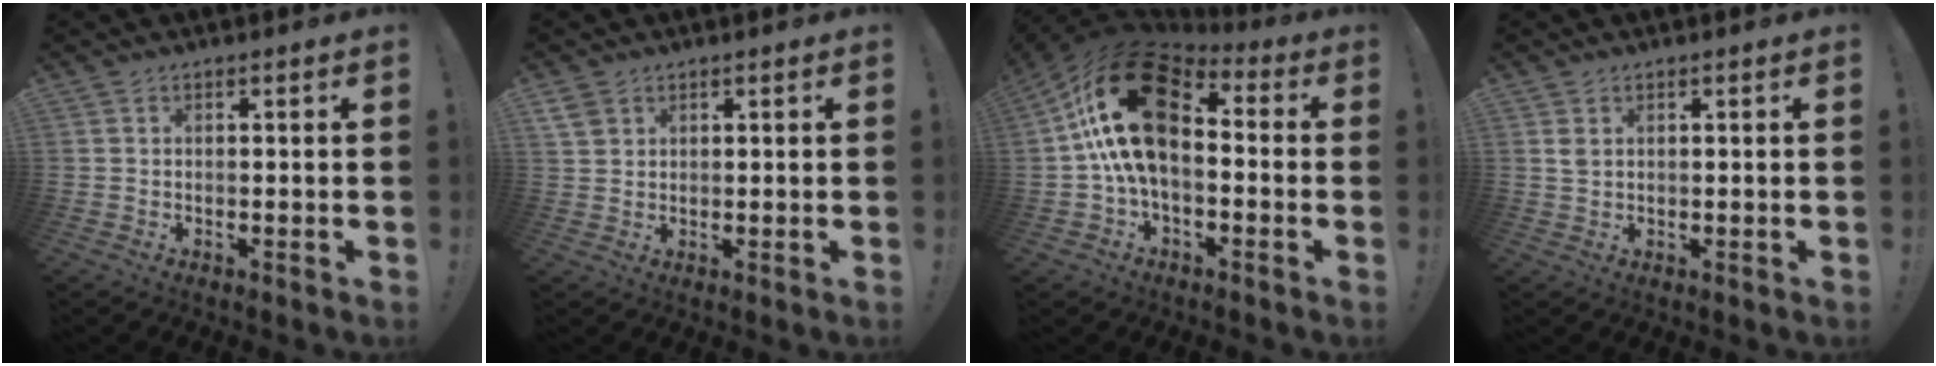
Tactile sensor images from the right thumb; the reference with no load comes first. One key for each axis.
{"total": 3.7, "fx": 2.3, "fy": 2.6, "fz": 1.5, "tx": -0.027, "ty": -0.006, "tz": 0.045}
{"total": 23.3, "fx": 3.7, "fy": 13.7, "fz": 18.4, "tx": -0.357, "ty": 0.002, "tz": 0.073}
{"total": 1.8, "fx": 0.9, "fy": 1.0, "fz": 1.2, "tx": -0.020, "ty": 0.000, "tz": 0.014}